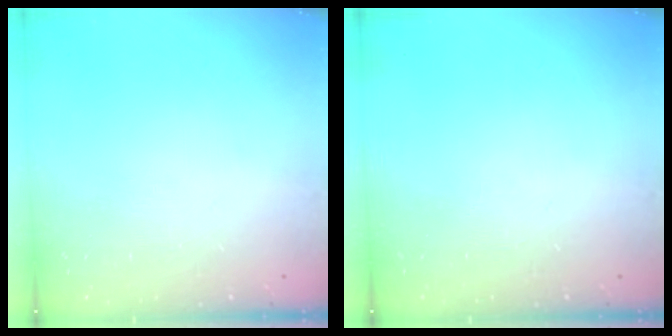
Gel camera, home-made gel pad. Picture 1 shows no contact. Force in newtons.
{"total": 0.0}